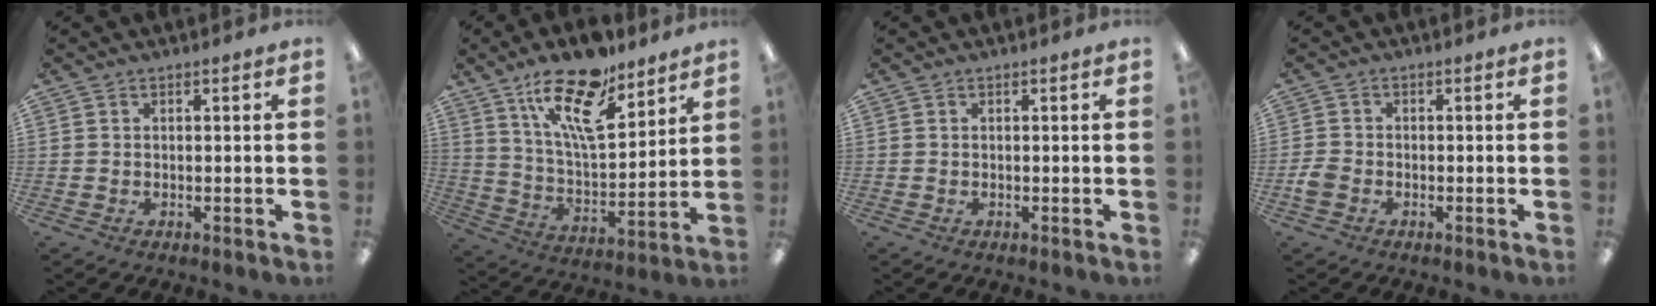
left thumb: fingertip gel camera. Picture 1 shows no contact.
{"total": 19.4, "force": [12.4, 7.5, 12.9], "torque": [-0.215, -0.062, 0.207]}
{"total": 0.0}
{"total": 2.5, "force": [-1.1, 1.7, 1.4], "torque": [-0.023, 0.006, -0.020]}